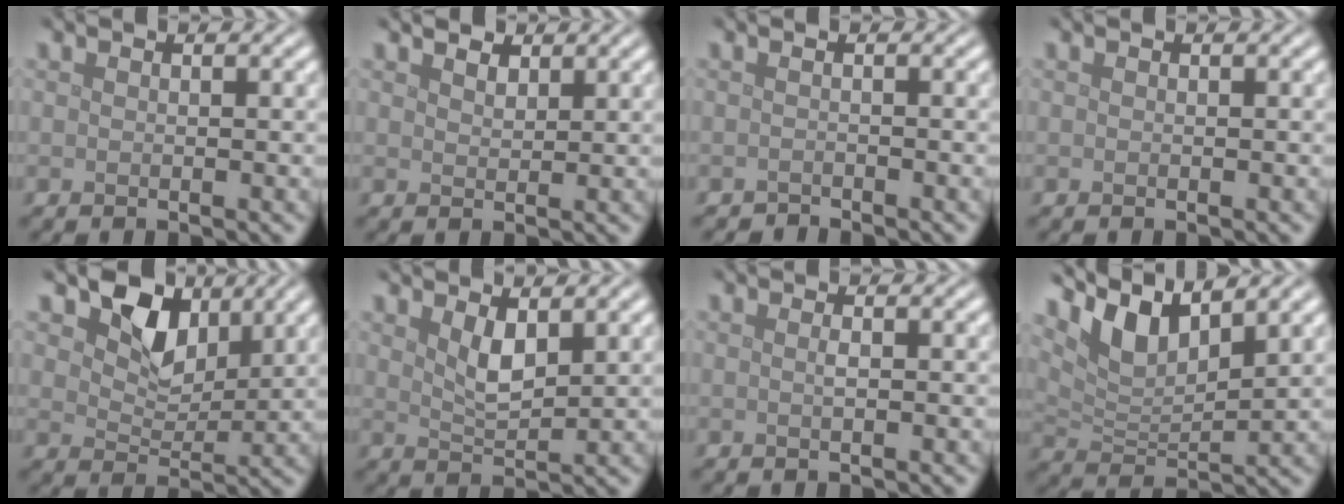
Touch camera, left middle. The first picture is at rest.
{"total": 1.5, "force": [1.3, 0.5, 0.4], "torque": [-0.011, -0.002, 0.023]}
{"total": 0.8, "force": [-0.8, 0.0, 0.0], "torque": [-0.001, -0.003, -0.017]}
{"total": 0.0}
{"total": 4.9, "force": [2.7, 3.1, 2.7], "torque": [-0.053, -0.010, 0.036]}
{"total": 2.5, "force": [1.3, 0.9, 1.9], "torque": [-0.044, -0.009, 0.028]}
{"total": 0.6, "force": [-0.1, 0.1, 0.5], "torque": [-0.012, 0.000, -0.002]}
{"total": 5.7, "force": [4.0, 1.9, 3.6], "torque": [-0.080, -0.003, 0.077]}